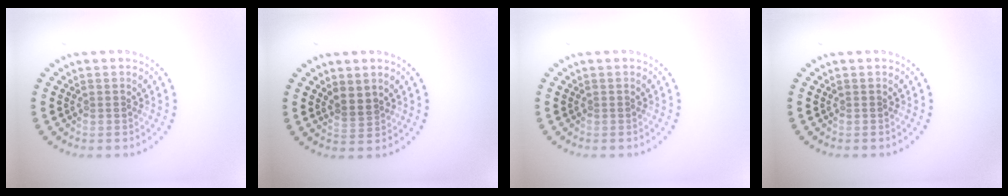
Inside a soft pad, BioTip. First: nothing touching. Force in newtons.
{"total": 1.3, "press": 1.0, "slide": 0.9}
{"total": 0.0}
{"total": 0.0}